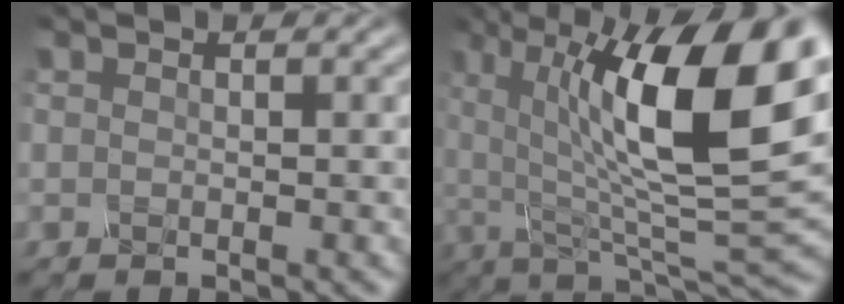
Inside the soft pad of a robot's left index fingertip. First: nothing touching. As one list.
[{"total": 15.1, "force": [3.5, 4.9, 13.9], "torque": [-0.209, -0.001, 0.049]}]